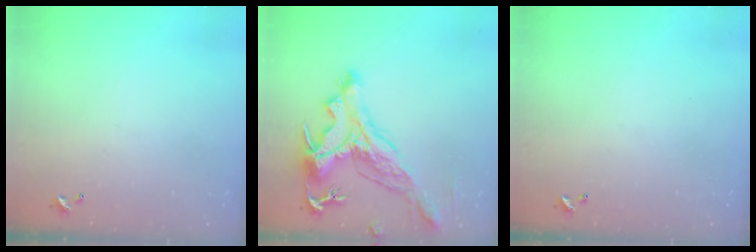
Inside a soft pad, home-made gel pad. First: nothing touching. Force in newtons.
{"total": 6.8, "press": 6.6, "slide": 1.9}
{"total": 0.0}